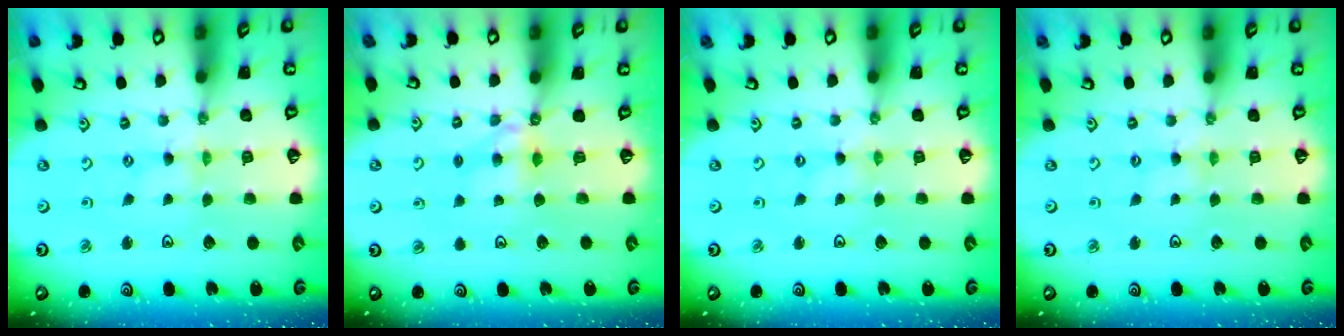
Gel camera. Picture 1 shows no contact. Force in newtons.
{"total": 5.1, "press": 5.0, "slide": 0.6}
{"total": 0.5, "press": 0.5, "slide": 0.1}
{"total": 1.7, "press": 1.7, "slide": 0.4}